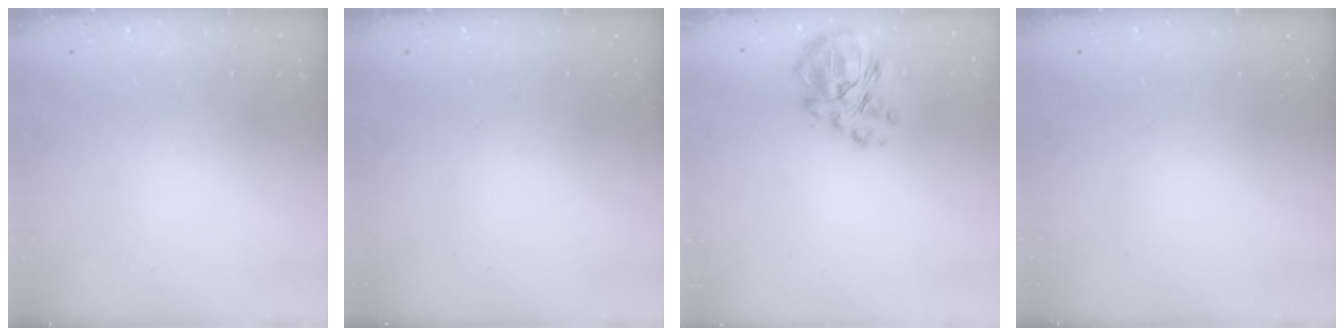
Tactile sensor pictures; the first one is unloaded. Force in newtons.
{"total": 0.0}
{"total": 11.3, "press": 10.8, "slide": 3.5}
{"total": 0.0}